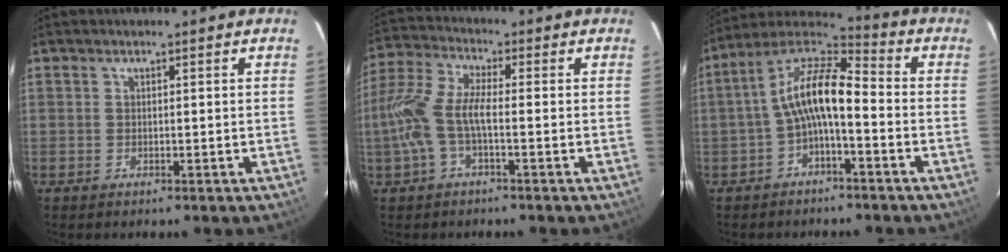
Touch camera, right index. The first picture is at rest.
{"total": 9.5, "force": [-2.1, 2.7, 8.8], "torque": [-0.204, 0.007, -0.044]}
{"total": 10.7, "force": [-2.5, 3.7, 9.7], "torque": [-0.198, 0.022, -0.052]}